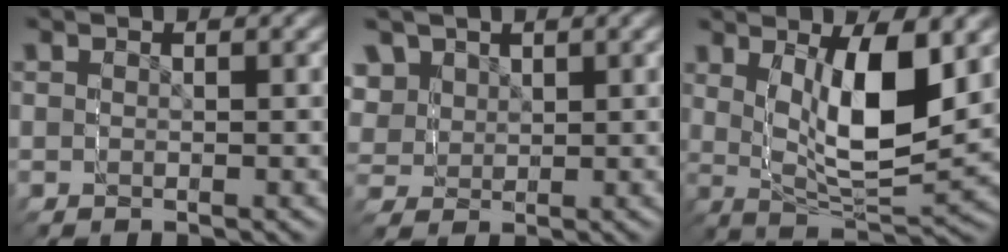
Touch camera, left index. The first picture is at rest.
{"total": 6.3, "force": [2.0, 5.9, 0.9], "torque": [-0.052, -0.022, 0.033]}
{"total": 7.9, "force": [3.9, 4.0, 5.6], "torque": [-0.126, 0.011, 0.050]}